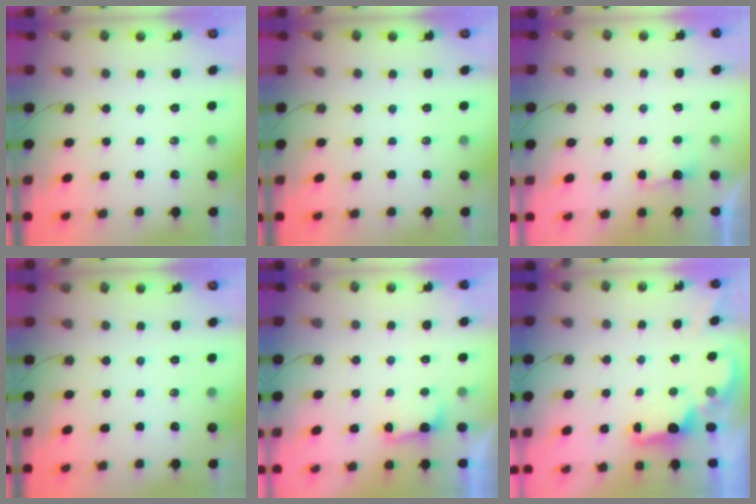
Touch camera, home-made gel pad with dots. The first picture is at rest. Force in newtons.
{"total": 0.0}
{"total": 2.3, "press": 2.2, "slide": 0.9}
{"total": 0.0}
{"total": 4.6, "press": 4.5, "slide": 1.0}
{"total": 1.8, "press": 1.7, "slide": 0.7}